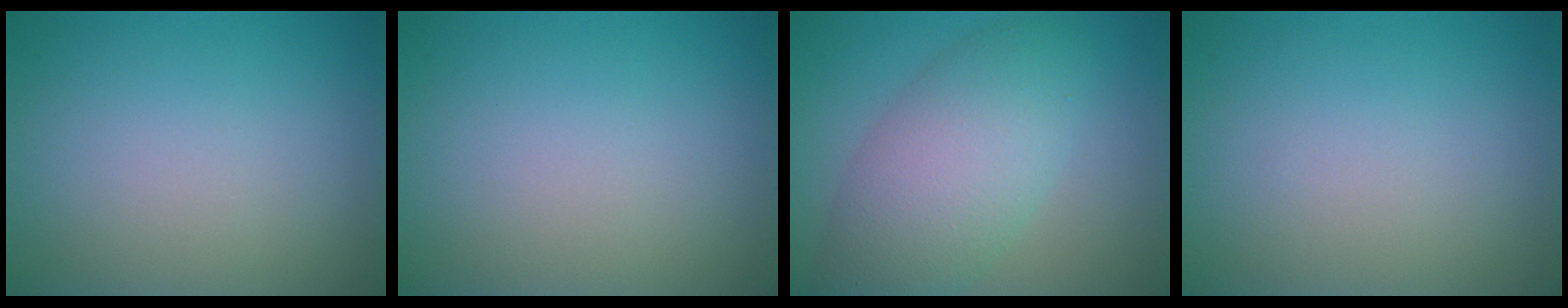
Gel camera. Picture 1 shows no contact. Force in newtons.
{"total": 0.0}
{"total": 6.8, "press": 6.8, "slide": 0.2}
{"total": 0.0}